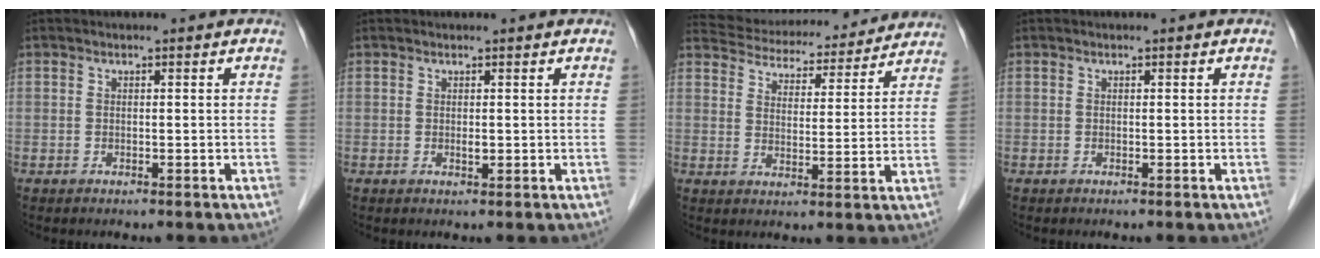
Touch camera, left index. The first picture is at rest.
{"total": 0.9, "force": [0.3, 0.7, 0.6], "torque": [-0.004, -0.006, 0.005]}
{"total": 20.0, "force": [18.6, 5.4, 4.9], "torque": [-0.078, 0.016, 0.250]}
{"total": 0.0}